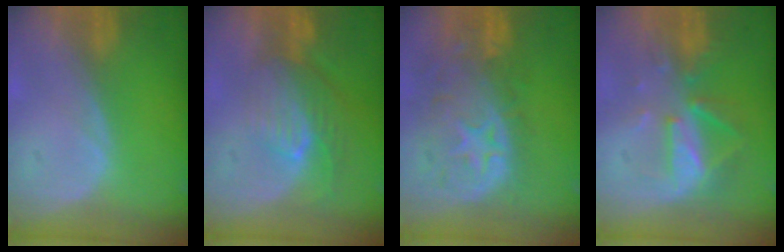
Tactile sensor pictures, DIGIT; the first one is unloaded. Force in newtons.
{"total": 8.1, "press": 7.2, "slide": 3.6}
{"total": 11.2, "press": 9.7, "slide": 5.5}
{"total": 8.1, "press": 7.4, "slide": 3.2}